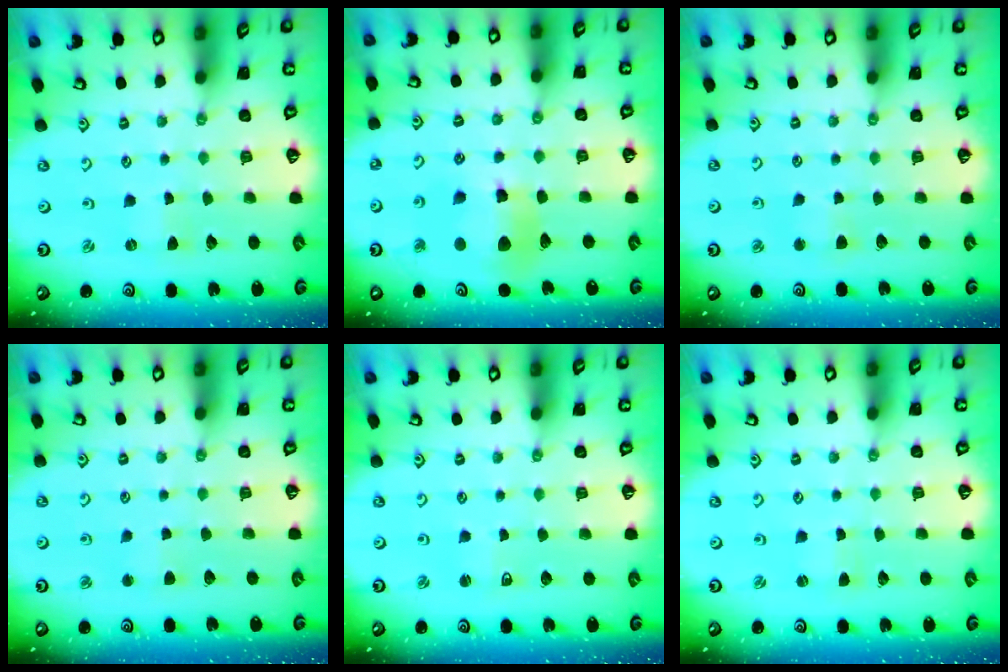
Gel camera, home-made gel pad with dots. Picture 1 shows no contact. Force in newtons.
{"total": 11.5, "press": 11.4, "slide": 1.3}
{"total": 2.9, "press": 2.9, "slide": 0.3}
{"total": 2.8, "press": 2.7, "slide": 0.4}
{"total": 2.2, "press": 2.2, "slide": 0.3}
{"total": 1.0, "press": 1.0, "slide": 0.3}